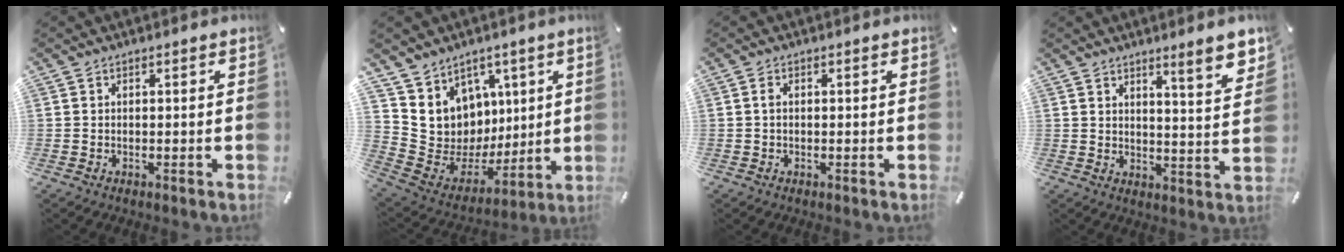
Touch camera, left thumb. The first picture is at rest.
{"total": 10.2, "force": [3.6, 9.6, -0.1], "torque": [-0.005, -0.063, 0.083]}
{"total": 1.1, "force": [0.1, 0.6, 0.9], "torque": [-0.019, 0.004, 0.001]}
{"total": 7.5, "force": [6.0, 0.8, 4.5], "torque": [-0.061, -0.045, 0.098]}